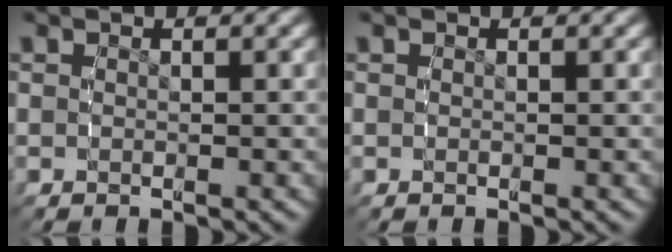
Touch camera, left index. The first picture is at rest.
{"total": 0.0}